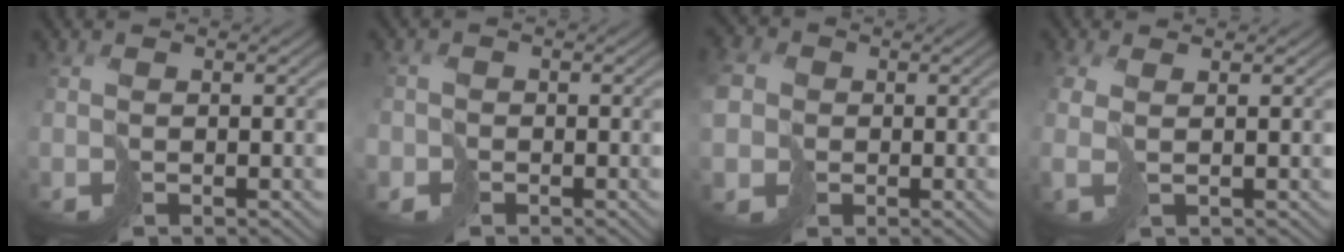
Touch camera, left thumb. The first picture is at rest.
{"total": 1.8, "force": [-1.2, 1.3, -0.4], "torque": [0.010, -0.006, -0.026]}
{"total": 5.6, "force": [-0.5, 5.2, 2.0], "torque": [-0.079, -0.008, -0.012]}
{"total": 2.4, "force": [0.4, 1.1, 2.1], "torque": [-0.059, -0.001, 0.010]}